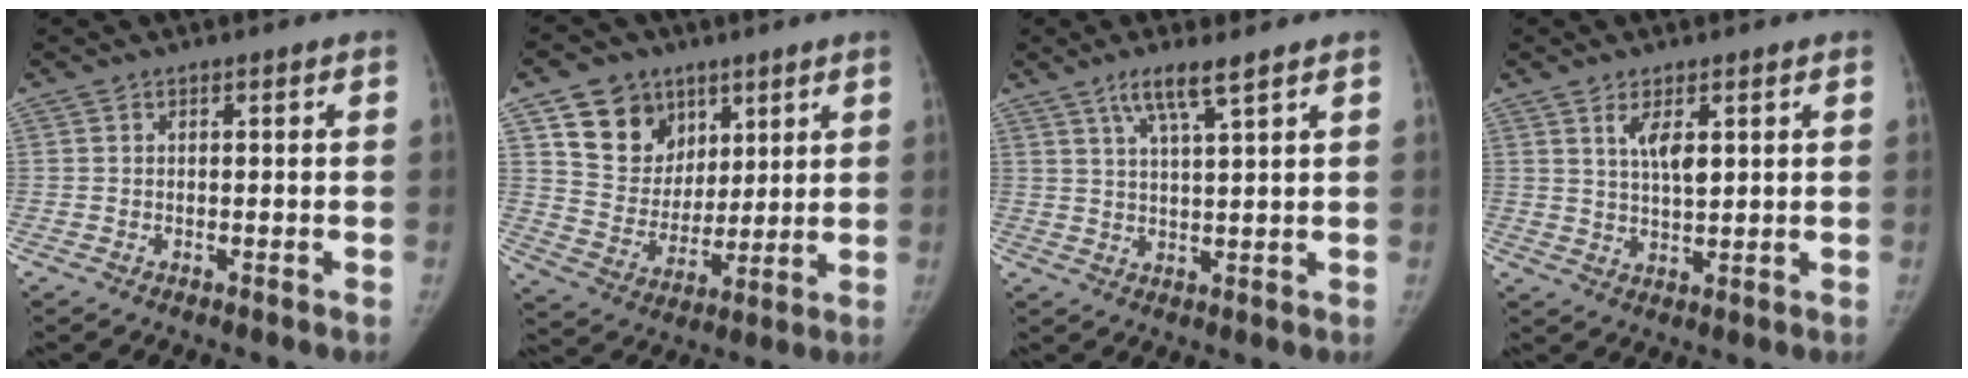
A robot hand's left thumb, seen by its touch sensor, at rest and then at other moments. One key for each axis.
{"total": 13.3, "fx": 7.1, "fy": 10.5, "fz": 4.0, "tx": -0.029, "ty": -0.036, "tz": 0.135}
{"total": 5.7, "fx": 3.7, "fy": 0.4, "fz": 4.3, "tx": -0.085, "ty": -0.016, "tz": 0.076}
{"total": 4.7, "fx": 2.1, "fy": 1.8, "fz": 3.8, "tx": -0.061, "ty": -0.015, "tz": 0.041}